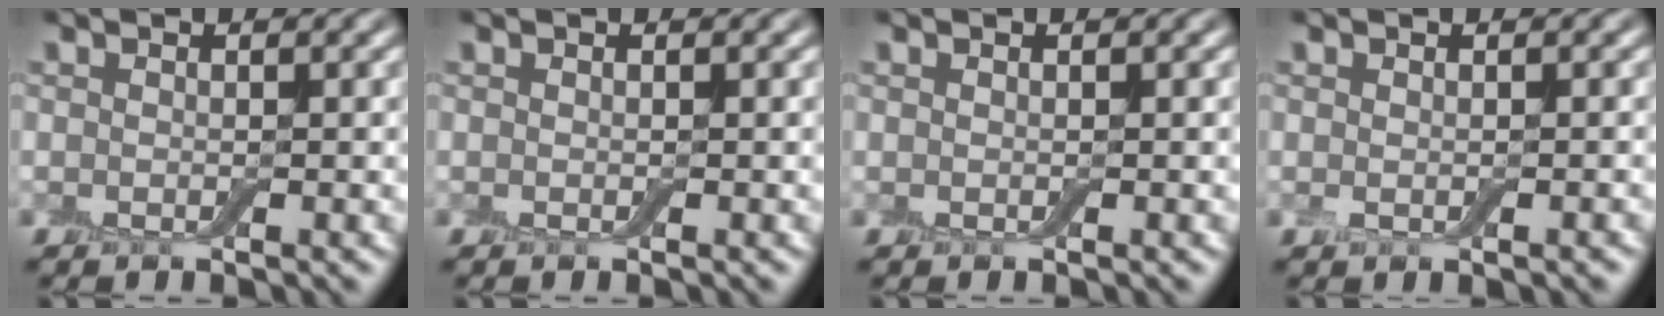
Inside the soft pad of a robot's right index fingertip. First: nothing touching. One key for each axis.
{"total": 0.0}
{"total": 0.0}
{"total": 0.8, "fx": -0.4, "fy": 0.4, "fz": 0.6, "tx": -0.012, "ty": -0.005, "tz": -0.003}